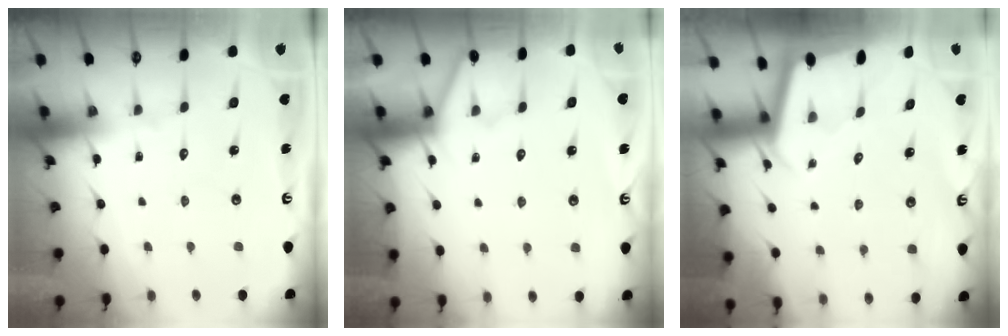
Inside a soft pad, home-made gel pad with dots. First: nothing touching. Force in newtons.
{"total": 5.5, "press": 5.5, "slide": 0.6}
{"total": 2.0, "press": 2.0, "slide": 0.1}